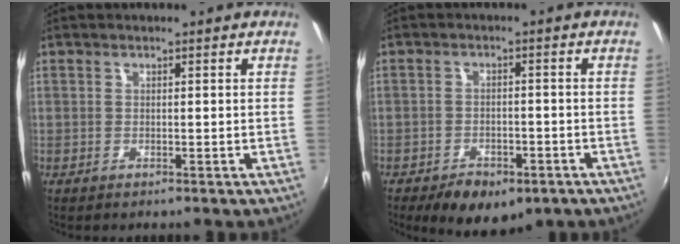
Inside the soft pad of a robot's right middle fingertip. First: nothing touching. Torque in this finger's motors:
{"motor_torque": [-0.18, -0.09, -0.04, 0.00]}